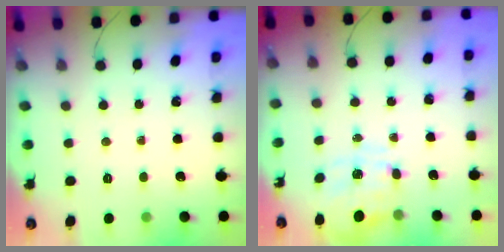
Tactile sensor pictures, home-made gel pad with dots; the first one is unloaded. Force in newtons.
{"total": 3.5, "press": 3.3, "slide": 1.0}